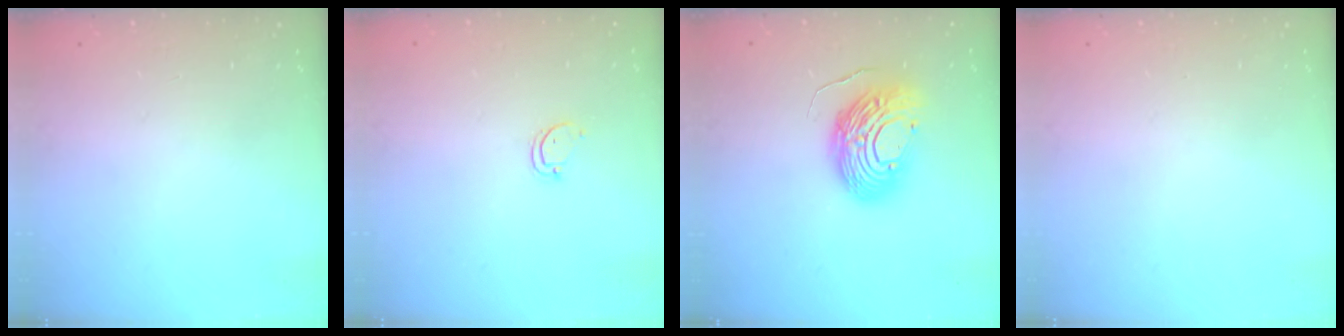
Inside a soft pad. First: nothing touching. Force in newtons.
{"total": 2.6, "press": 2.6, "slide": 0.3}
{"total": 13.1, "press": 13.1, "slide": 1.3}
{"total": 0.0}